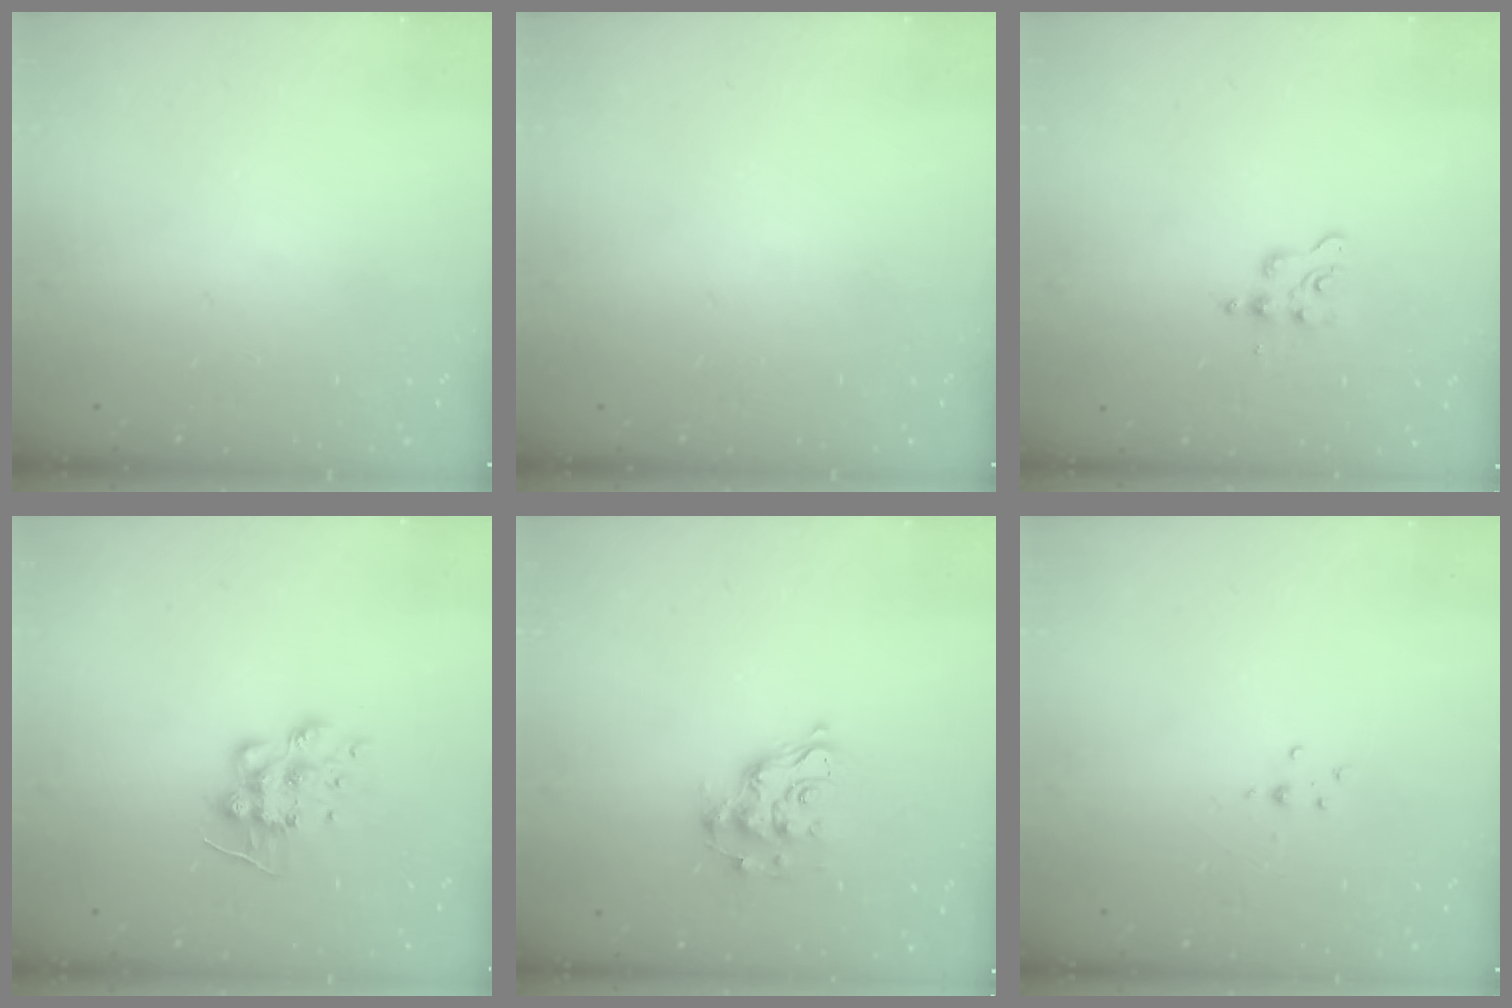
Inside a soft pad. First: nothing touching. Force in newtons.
{"total": 0.0}
{"total": 4.3, "press": 4.3, "slide": 0.5}
{"total": 9.2, "press": 9.2, "slide": 0.2}
{"total": 11.1, "press": 11.1, "slide": 0.6}
{"total": 3.2, "press": 3.0, "slide": 1.1}